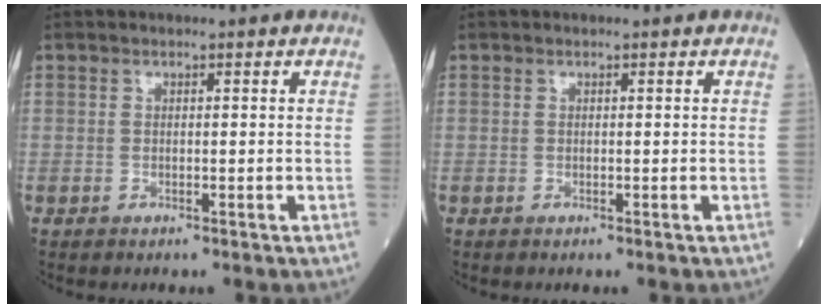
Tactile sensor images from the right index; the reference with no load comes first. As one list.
[{"total": 0.0}]